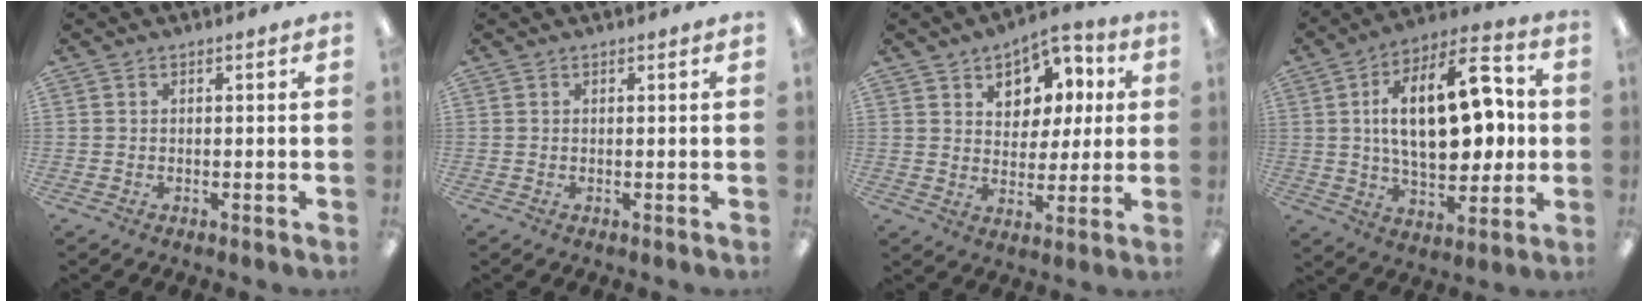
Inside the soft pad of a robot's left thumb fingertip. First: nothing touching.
{"total": 0.0}
{"total": 9.8, "force": [4.9, 7.8, 3.4], "torque": [-0.045, -0.033, 0.089]}
{"total": 22.6, "force": [3.1, 12.2, 18.7], "torque": [-0.297, 0.007, 0.050]}